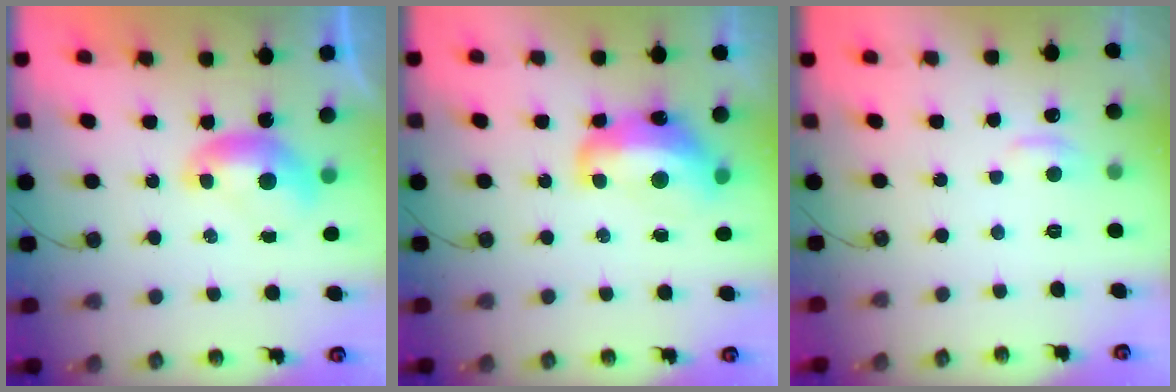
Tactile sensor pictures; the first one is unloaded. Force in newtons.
{"total": 8.0, "press": 7.9, "slide": 1.0}
{"total": 0.8, "press": 0.3, "slide": 0.7}